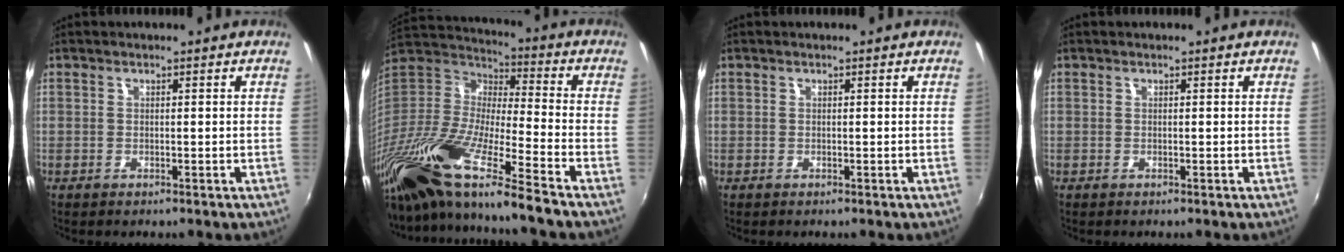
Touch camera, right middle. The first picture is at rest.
{"total": 25.3, "force": [-17.9, 2.2, 17.7], "torque": [-0.313, -0.048, -0.340]}
{"total": 0.0}
{"total": 0.0}